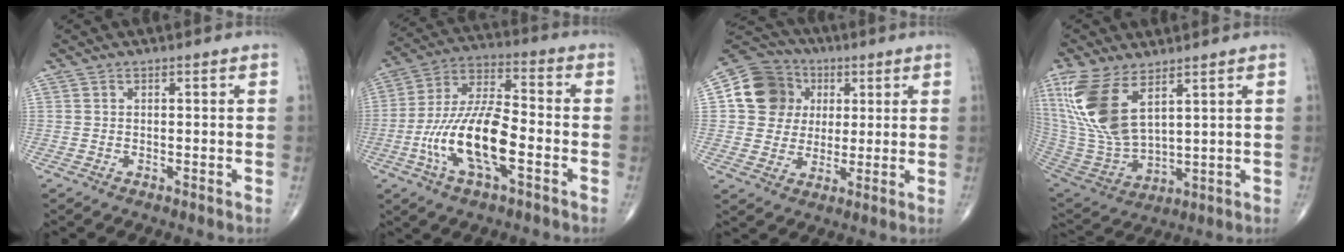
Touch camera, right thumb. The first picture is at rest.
{"total": 16.3, "force": [-4.9, 6.2, 14.3], "torque": [-0.281, 0.035, -0.093]}
{"total": 12.9, "force": [2.9, 11.6, 5.0], "torque": [-0.065, 0.007, 0.045]}
{"total": 16.7, "force": [7.9, 7.6, 12.7], "torque": [-0.274, -0.034, 0.172]}